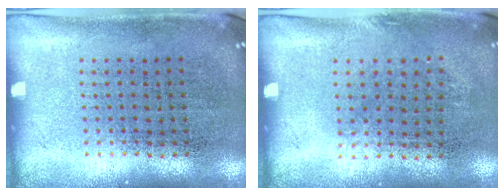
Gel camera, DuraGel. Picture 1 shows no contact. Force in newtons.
{"total": 0.9, "press": 0.7, "slide": 0.6}